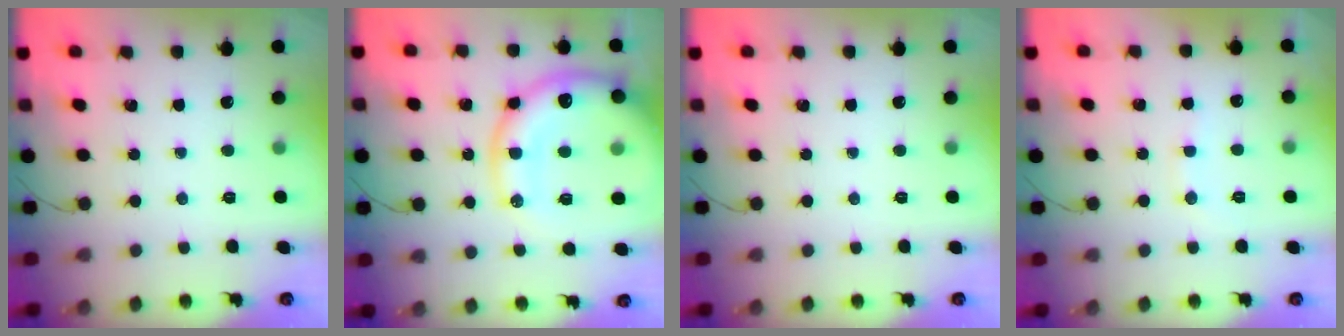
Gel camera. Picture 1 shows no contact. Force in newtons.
{"total": 22.7, "press": 22.1, "slide": 4.8}
{"total": 0.0}
{"total": 6.6, "press": 6.5, "slide": 1.2}